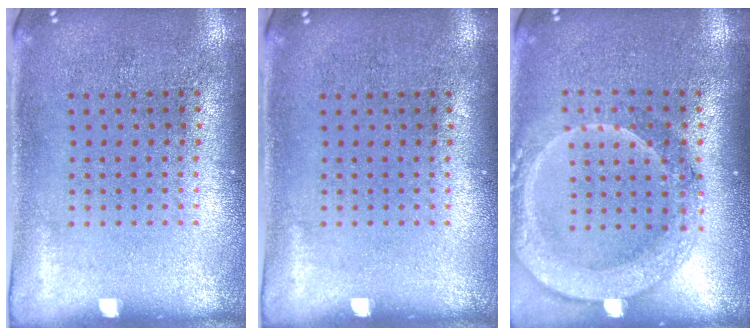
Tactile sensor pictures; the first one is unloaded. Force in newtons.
{"total": 0.0}
{"total": 2.1, "press": 1.9, "slide": 0.9}